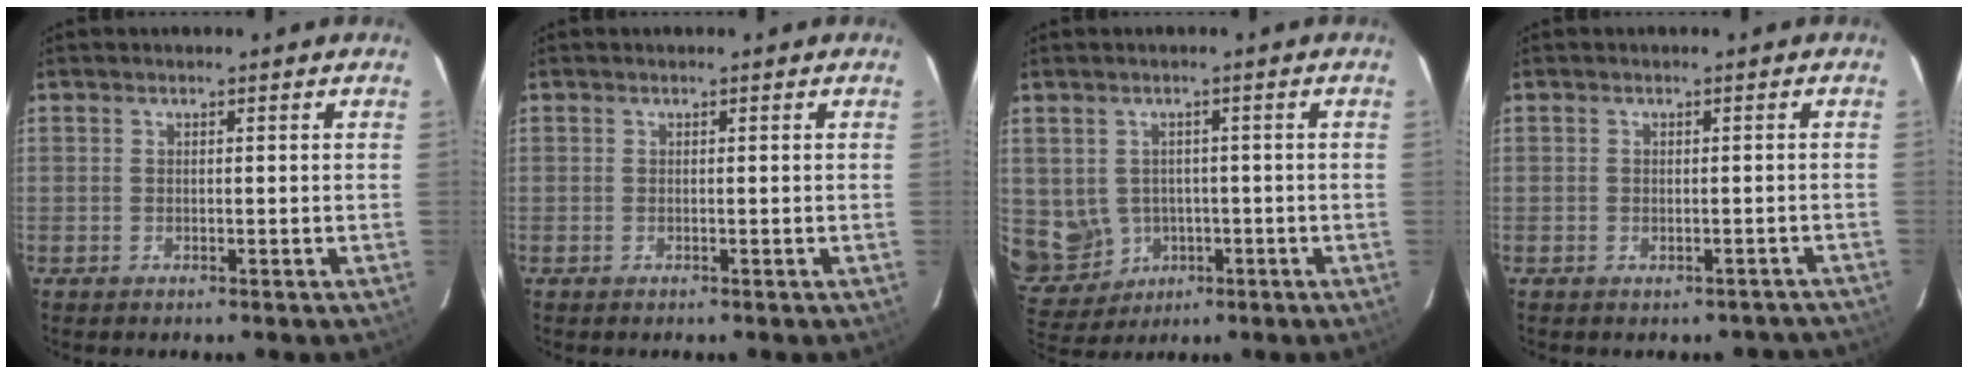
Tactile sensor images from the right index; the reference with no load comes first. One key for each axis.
{"total": 0.0}
{"total": 8.9, "fx": -1.2, "fy": 8.4, "fz": 2.9, "tx": -0.089, "ty": 0.007, "tz": 0.008}
{"total": 4.5, "fx": -3.7, "fy": 2.6, "fz": 0.8, "tx": 0.001, "ty": 0.021, "tz": -0.030}